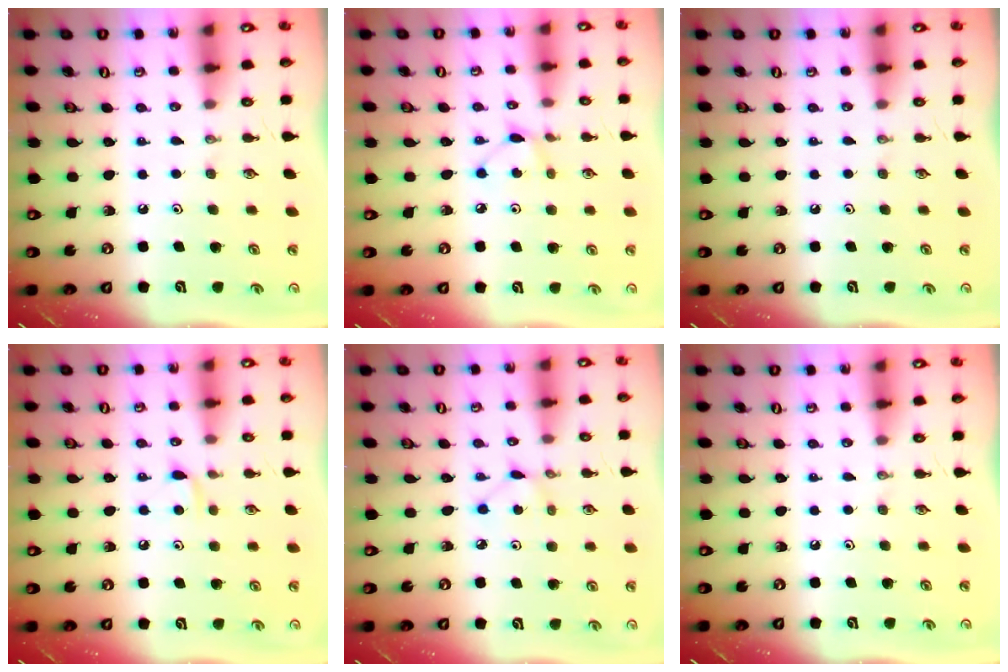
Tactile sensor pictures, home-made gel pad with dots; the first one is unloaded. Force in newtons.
{"total": 4.2, "press": 4.2, "slide": 0.6}
{"total": 0.0}
{"total": 4.5, "press": 4.5, "slide": 0.7}
{"total": 2.7, "press": 2.6, "slide": 0.3}
{"total": 0.0}